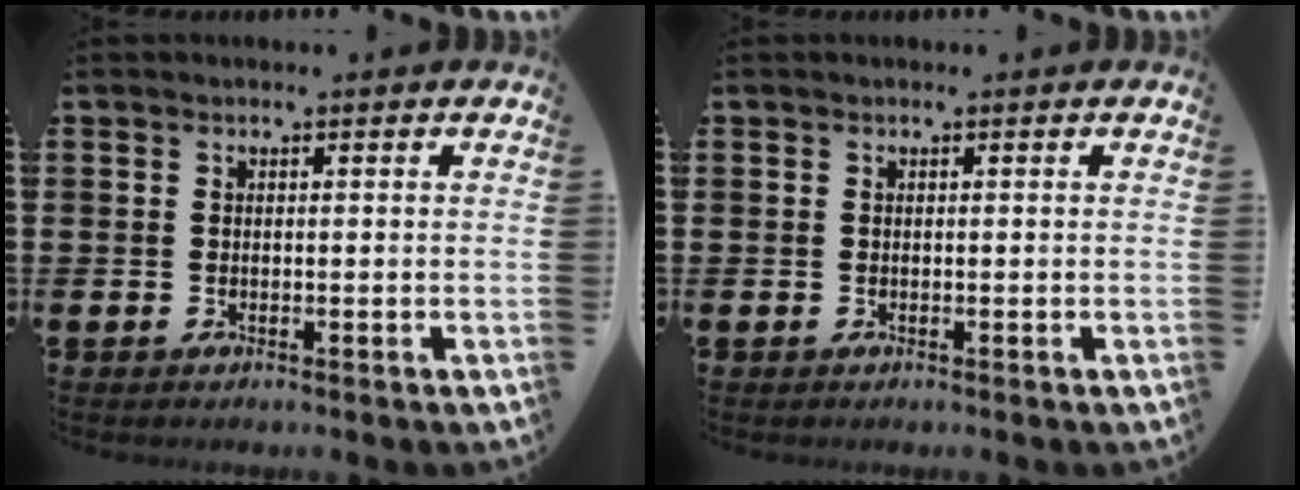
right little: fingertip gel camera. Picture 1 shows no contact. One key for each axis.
{"total": 0.0}